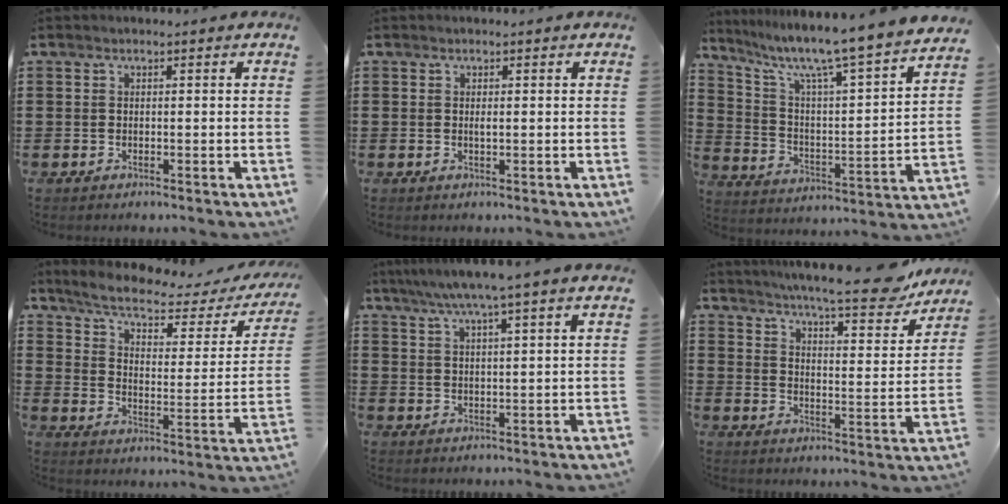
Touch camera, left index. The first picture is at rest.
{"total": 0.8, "force": [0.1, 0.2, 0.7], "torque": [-0.016, -0.003, 0.002]}
{"total": 8.4, "force": [7.1, -0.2, 4.4], "torque": [-0.116, -0.062, 0.110]}
{"total": 5.5, "force": [4.2, 1.1, 3.4], "torque": [-0.086, -0.023, 0.065]}
{"total": 5.4, "force": [4.4, -0.9, 3.1], "torque": [-0.072, -0.014, 0.075]}
{"total": 9.7, "force": [8.6, 0.3, 4.4], "torque": [-0.091, -0.055, 0.145]}